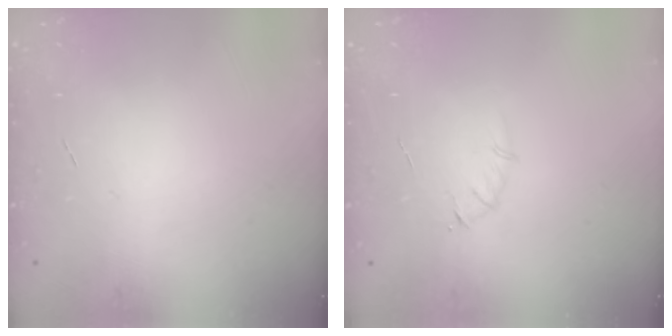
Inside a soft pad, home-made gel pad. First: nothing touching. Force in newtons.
{"total": 2.7, "press": 2.6, "slide": 0.8}